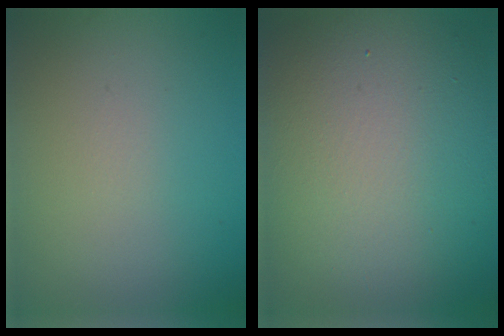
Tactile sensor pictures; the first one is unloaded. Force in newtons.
{"total": 14.2, "press": 14.2, "slide": 1.0}